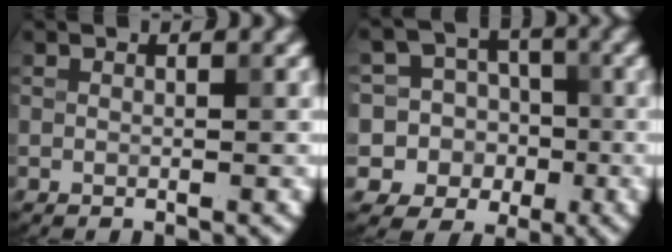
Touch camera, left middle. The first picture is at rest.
{"total": 12.6, "force": [-1.6, 12.1, 3.2], "torque": [-0.094, 0.027, -0.049]}